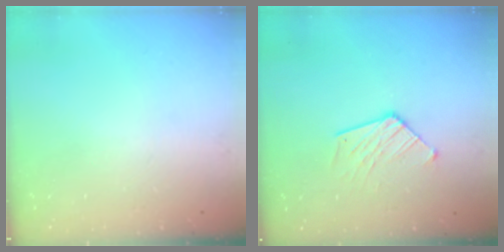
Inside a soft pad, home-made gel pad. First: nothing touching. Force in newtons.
{"total": 9.7, "press": 9.7, "slide": 0.8}